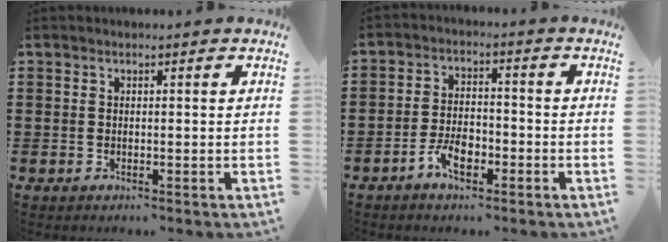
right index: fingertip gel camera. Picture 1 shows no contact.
{"total": 5.0, "force": [-2.9, 2.4, 3.2], "torque": [-0.075, 0.003, -0.059]}